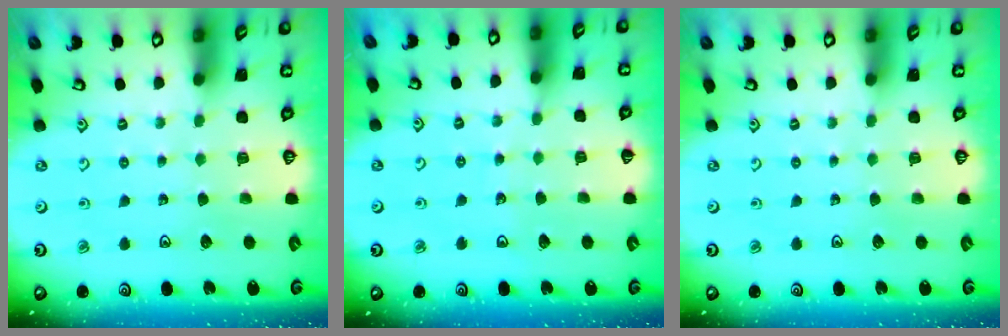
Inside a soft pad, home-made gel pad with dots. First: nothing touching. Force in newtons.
{"total": 3.4, "press": 3.4, "slide": 0.3}
{"total": 0.0}